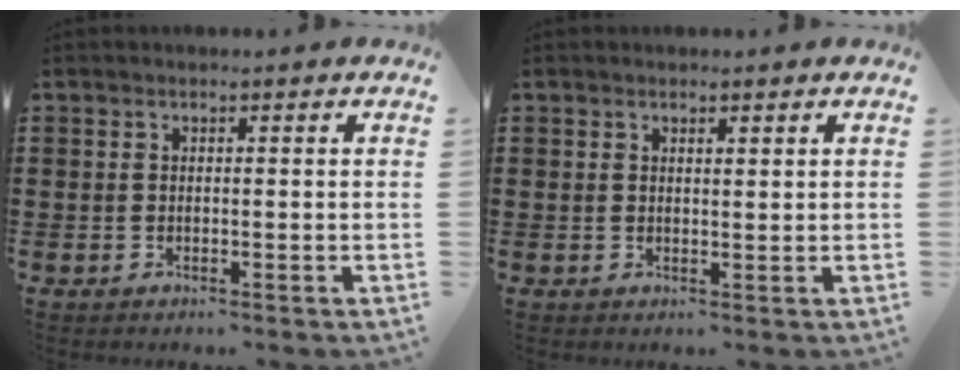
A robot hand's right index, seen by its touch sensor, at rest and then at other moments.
{"total": 0.8, "force": [0.7, 0.3, 0.4], "torque": [-0.008, 0.001, 0.013]}